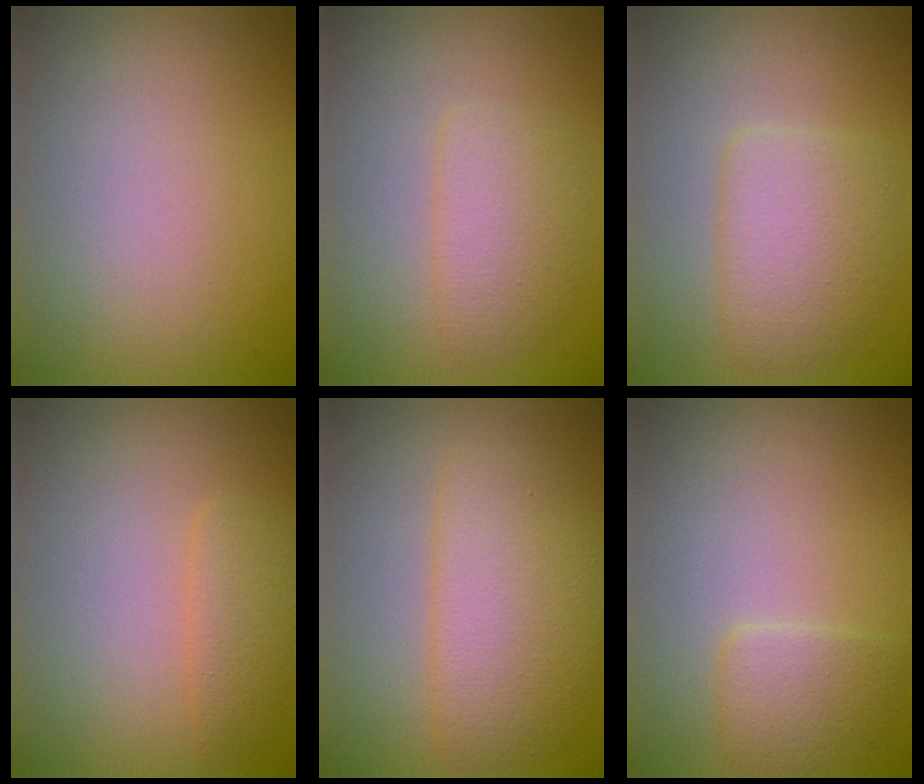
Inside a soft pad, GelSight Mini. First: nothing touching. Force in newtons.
{"total": 2.6, "press": 2.6, "slide": 0.0}
{"total": 3.5, "press": 3.5, "slide": 0.1}
{"total": 1.9, "press": 1.9, "slide": 0.2}
{"total": 4.6, "press": 4.6, "slide": 0.1}
{"total": 2.0, "press": 2.0, "slide": 0.1}